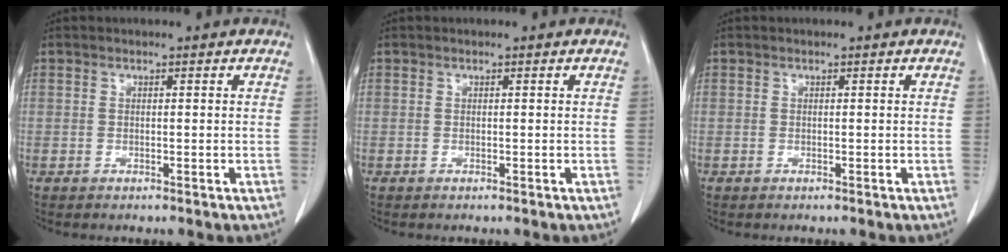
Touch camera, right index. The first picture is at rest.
{"total": 0.0}
{"total": 0.0}